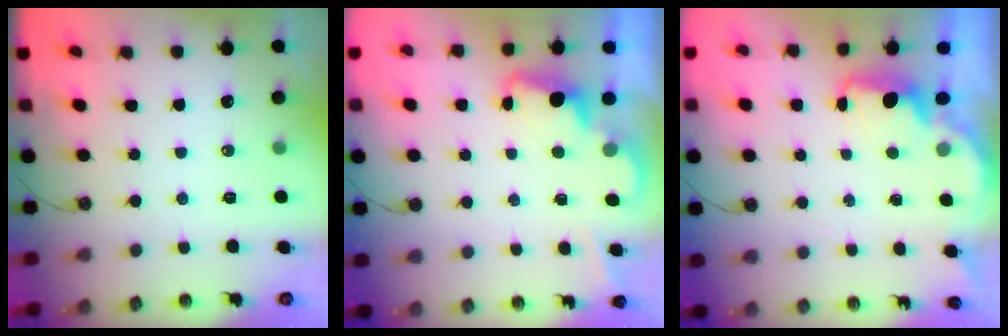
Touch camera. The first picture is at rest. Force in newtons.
{"total": 2.4, "press": 2.4, "slide": 0.5}
{"total": 1.8, "press": 1.7, "slide": 0.7}